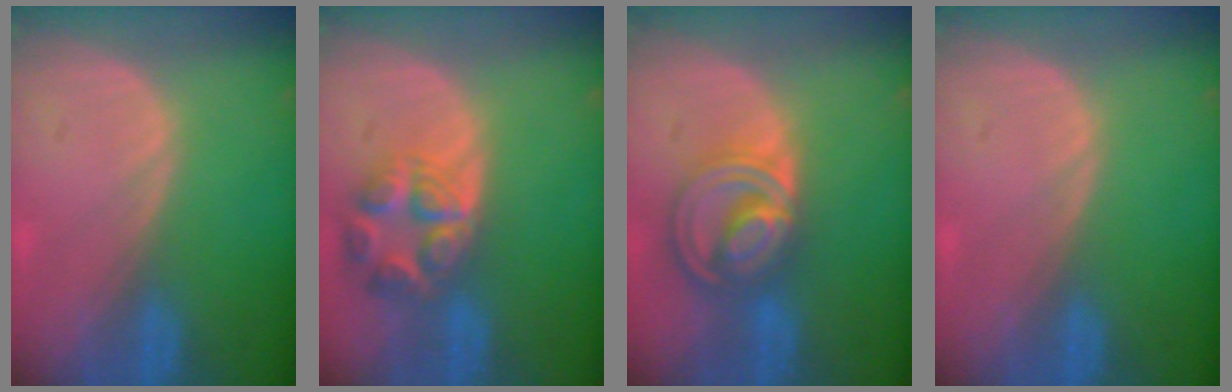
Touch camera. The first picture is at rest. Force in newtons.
{"total": 7.6, "press": 6.8, "slide": 3.5}
{"total": 8.7, "press": 7.4, "slide": 4.6}
{"total": 0.0}